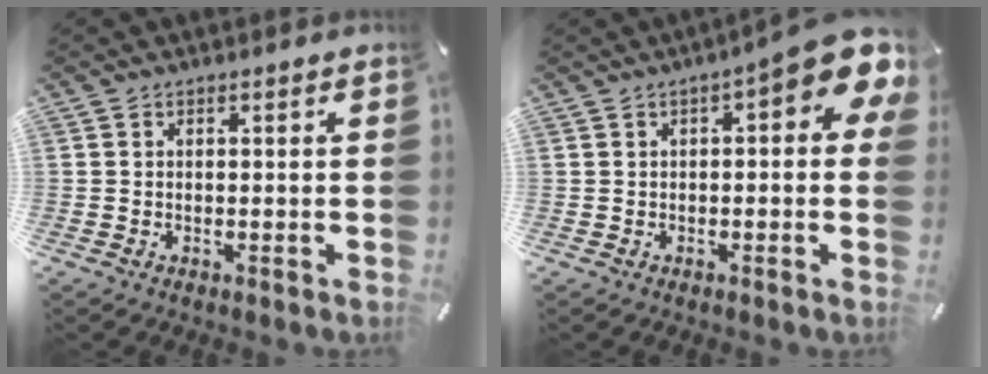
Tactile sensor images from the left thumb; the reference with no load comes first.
{"total": 10.1, "force": [3.8, 2.8, 8.9], "torque": [-0.118, -0.032, 0.063]}